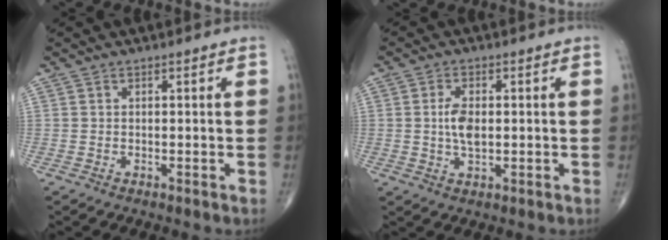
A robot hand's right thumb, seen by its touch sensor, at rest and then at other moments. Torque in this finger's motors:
{"motor_torque": [0.87, 1.25, 0.51, -0.71, 0.01]}